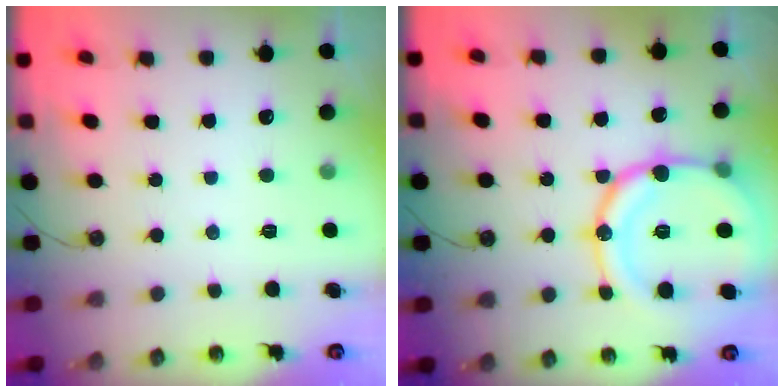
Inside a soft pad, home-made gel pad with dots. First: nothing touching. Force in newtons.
{"total": 21.3, "press": 21.0, "slide": 3.8}